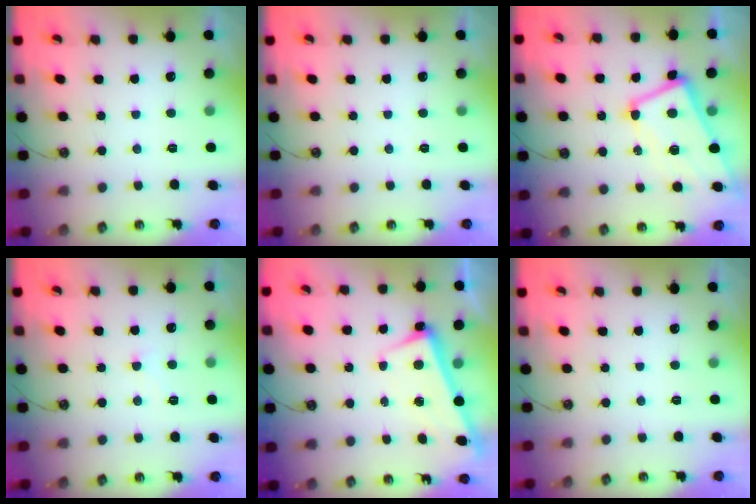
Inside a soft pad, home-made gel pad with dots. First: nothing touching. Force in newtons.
{"total": 0.0}
{"total": 2.9, "press": 2.8, "slide": 0.9}
{"total": 0.6, "press": 0.5, "slide": 0.4}
{"total": 2.6, "press": 2.5, "slide": 0.6}
{"total": 0.0}